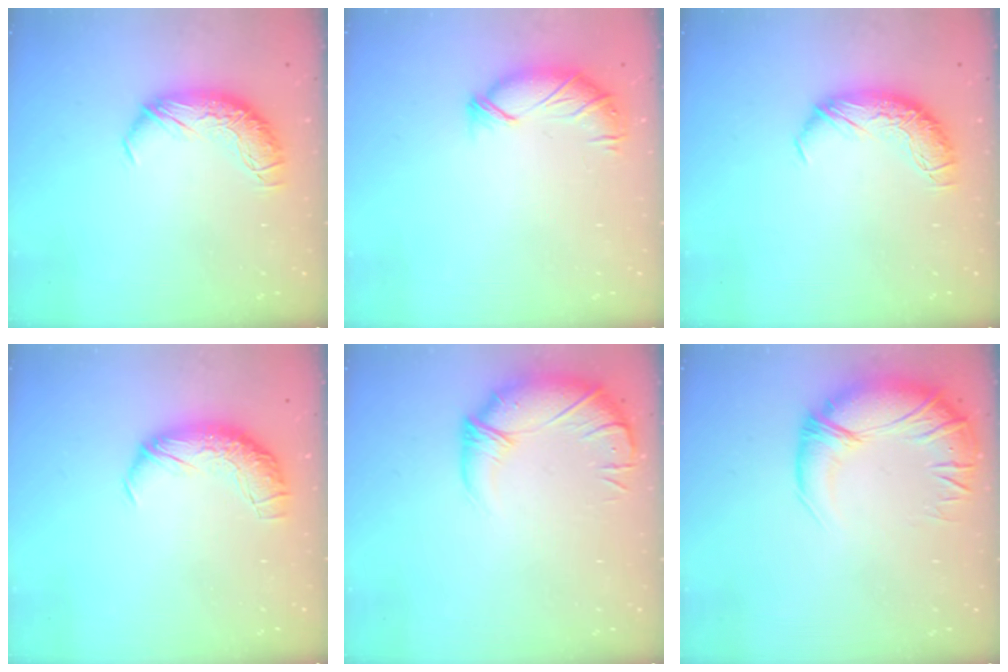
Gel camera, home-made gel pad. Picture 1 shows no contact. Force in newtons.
{"total": 5.0, "press": 4.9, "slide": 1.0}
{"total": 0.0}
{"total": 2.4, "press": 1.1, "slide": 2.1}
{"total": 2.9, "press": 1.8, "slide": 2.3}
{"total": 5.3, "press": 3.6, "slide": 3.9}